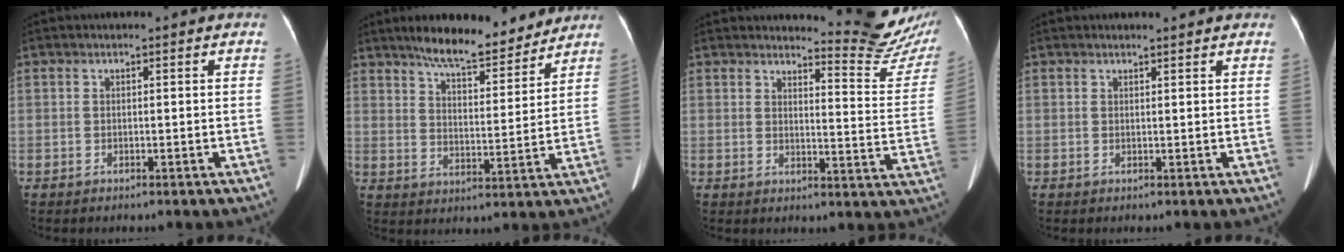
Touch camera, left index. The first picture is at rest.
{"total": 11.4, "force": [10.0, 2.6, 4.9], "torque": [-0.070, 0.003, 0.151]}
{"total": 10.5, "force": [10.4, -0.5, 0.8], "torque": [-0.005, -0.090, 0.112]}
{"total": 2.4, "force": [2.3, 0.4, 0.6], "torque": [-0.014, 0.011, 0.022]}